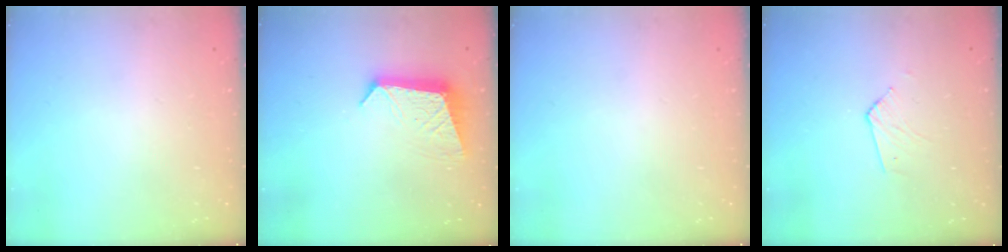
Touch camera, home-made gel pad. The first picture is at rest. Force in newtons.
{"total": 10.0, "press": 10.0, "slide": 0.5}
{"total": 0.0}
{"total": 2.6, "press": 2.6, "slide": 0.2}